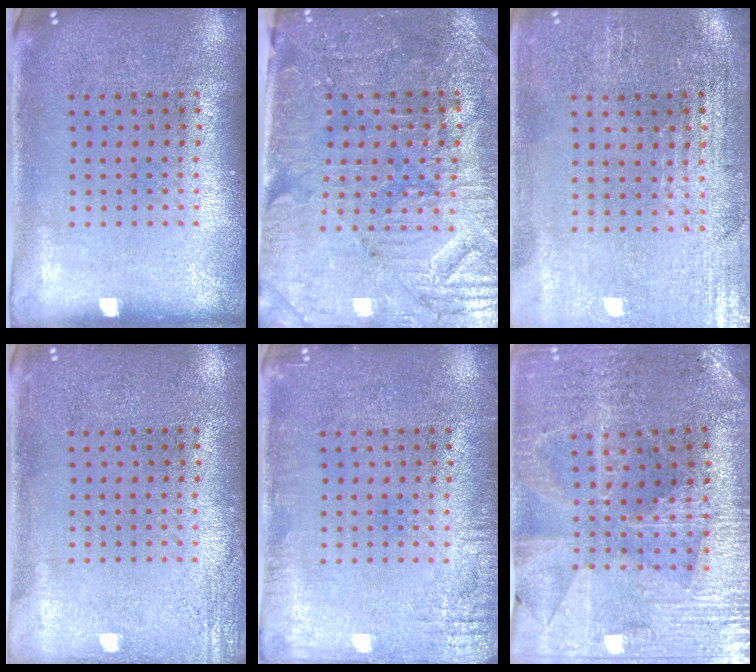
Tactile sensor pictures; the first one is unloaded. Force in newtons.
{"total": 3.7, "press": 3.5, "slide": 1.4}
{"total": 0.6, "press": 0.5, "slide": 0.3}
{"total": 1.8, "press": 1.8, "slide": 0.2}
{"total": 2.0, "press": 2.0, "slide": 0.2}
{"total": 2.3, "press": 2.3, "slide": 0.5}